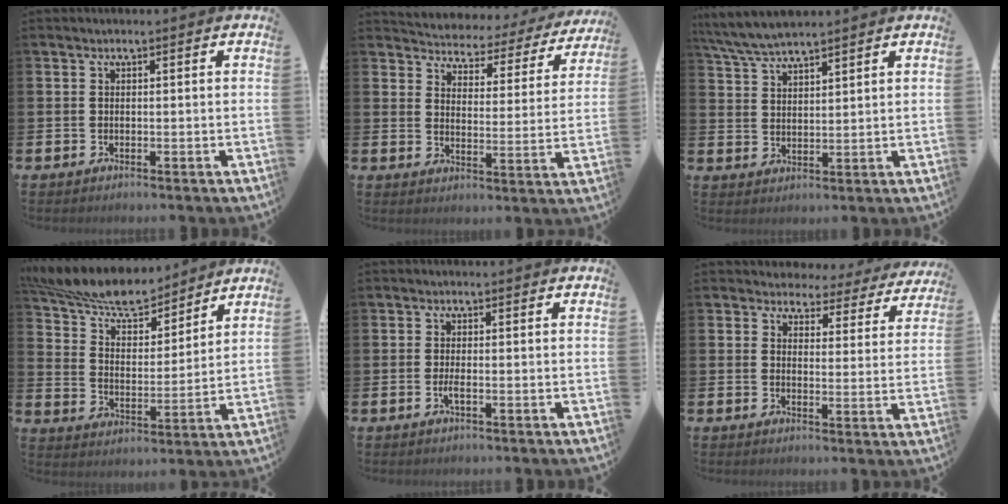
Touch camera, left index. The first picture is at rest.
{"total": 3.2, "force": [2.9, 1.2, 0.3], "torque": [-0.027, -0.033, 0.040]}
{"total": 5.5, "force": [5.3, 0.5, 1.5], "torque": [-0.049, -0.017, 0.097]}
{"total": 10.1, "force": [9.4, 2.1, 3.0], "torque": [-0.087, -0.063, 0.164]}
{"total": 1.1, "force": [-0.3, 0.2, 1.1], "torque": [-0.027, 0.001, -0.004]}
{"total": 3.2, "force": [2.8, 1.6, 0.1], "torque": [-0.007, -0.030, 0.042]}